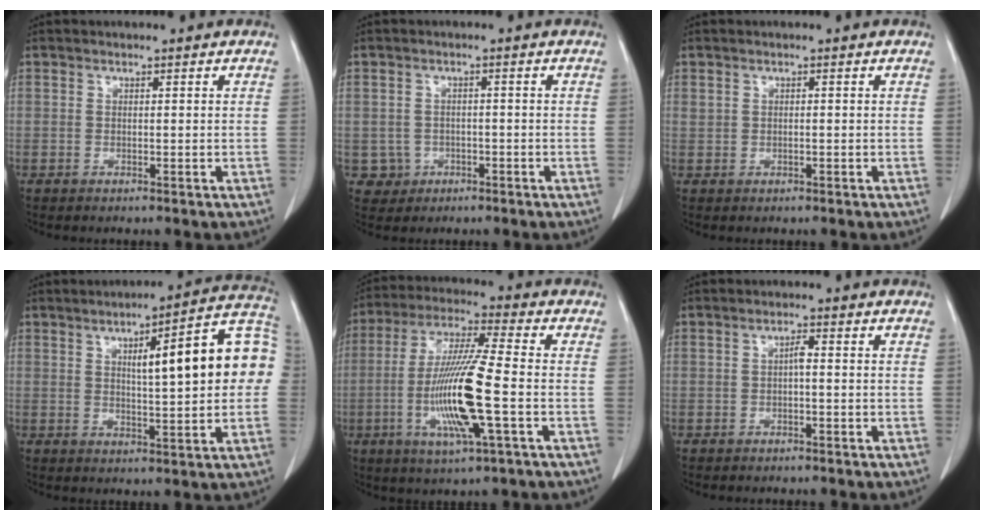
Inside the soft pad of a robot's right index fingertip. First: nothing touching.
{"total": 3.3, "force": [-0.9, 3.2, -0.1], "torque": [0.009, 0.011, -0.009]}
{"total": 0.6, "force": [0.3, 0.4, 0.3], "torque": [-0.007, 0.006, 0.008]}
{"total": 15.4, "force": [2.4, 2.7, 15.0], "torque": [-0.198, 0.038, 0.030]}
{"total": 14.3, "force": [-3.2, 0.5, 14.0], "torque": [-0.282, -0.014, -0.063]}
{"total": 1.4, "force": [-0.1, 0.3, 1.3], "torque": [-0.024, 0.004, -0.002]}